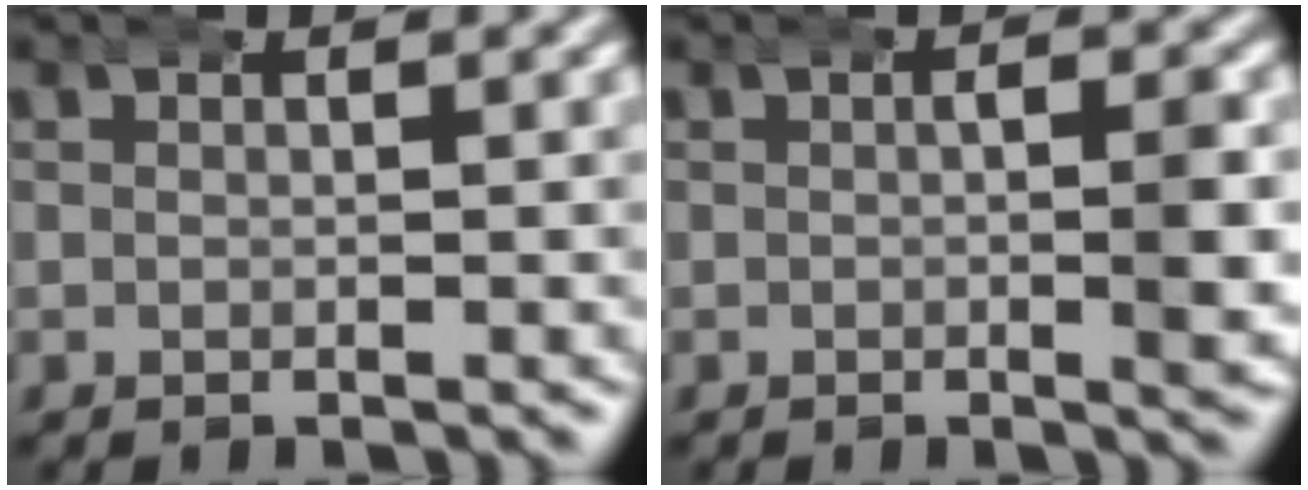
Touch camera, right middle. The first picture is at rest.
{"total": 2.8, "force": [0.1, 0.8, 2.7], "torque": [-0.032, 0.011, -0.008]}